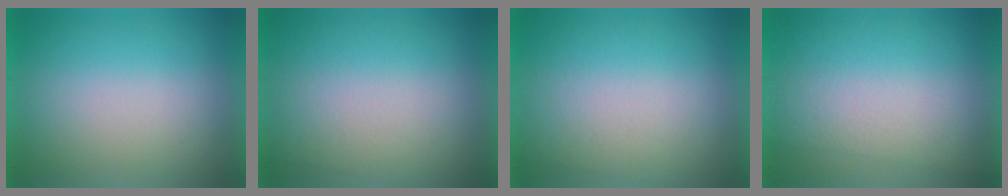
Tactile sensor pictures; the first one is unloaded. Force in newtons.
{"total": 2.6}
{"total": 2.6}
{"total": 2.8}